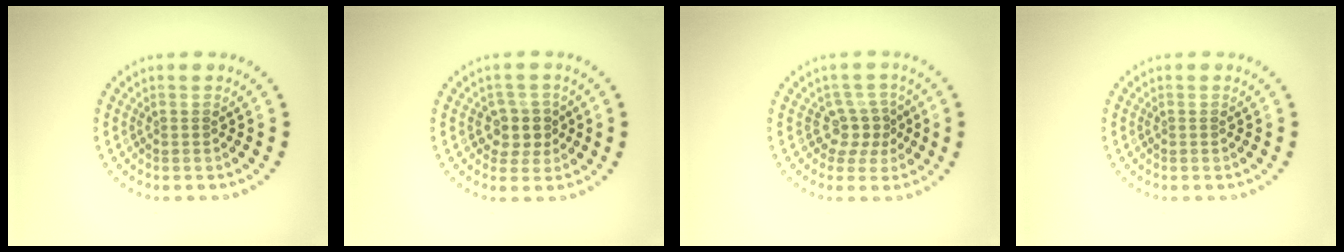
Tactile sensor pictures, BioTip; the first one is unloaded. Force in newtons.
{"total": 2.5, "press": 2.2, "slide": 1.1}
{"total": 2.5, "press": 1.7, "slide": 1.8}
{"total": 0.0}